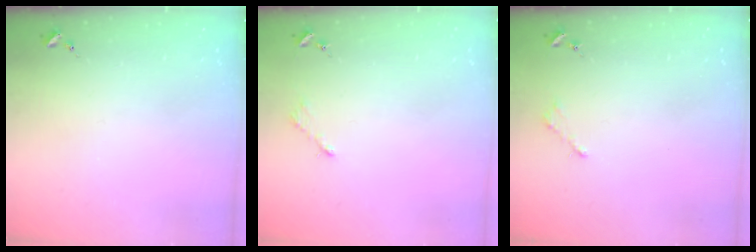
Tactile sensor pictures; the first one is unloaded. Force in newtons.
{"total": 2.6, "press": 2.6, "slide": 0.4}
{"total": 2.6, "press": 2.5, "slide": 0.3}